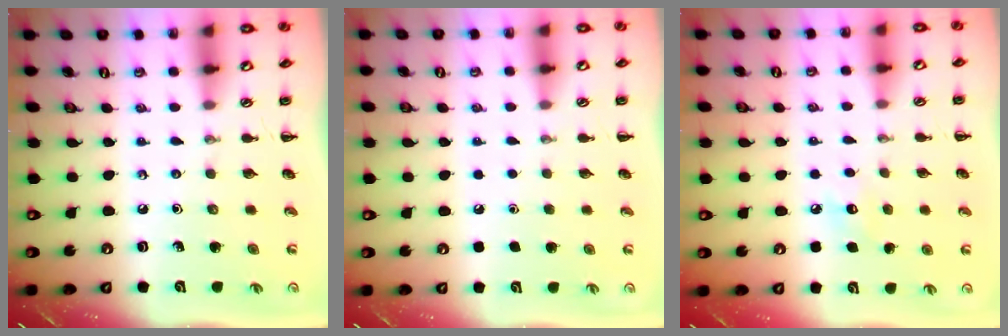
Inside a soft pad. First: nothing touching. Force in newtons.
{"total": 1.6, "press": 1.6, "slide": 0.1}
{"total": 6.1, "press": 5.9, "slide": 1.6}